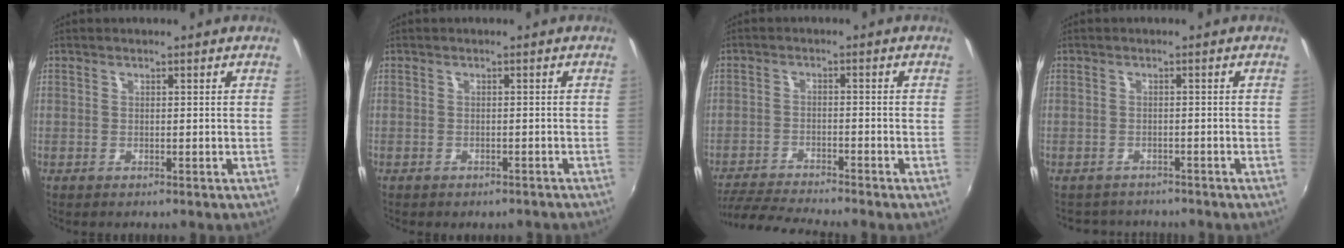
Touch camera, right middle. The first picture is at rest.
{"total": 3.1, "force": [-2.6, 1.3, 1.0], "torque": [-0.020, -0.013, -0.032]}
{"total": 8.7, "force": [-8.2, -0.2, 2.9], "torque": [-0.081, -0.020, -0.147]}
{"total": 4.5, "force": [-4.1, 1.9, 0.4], "torque": [-0.019, -0.006, -0.064]}